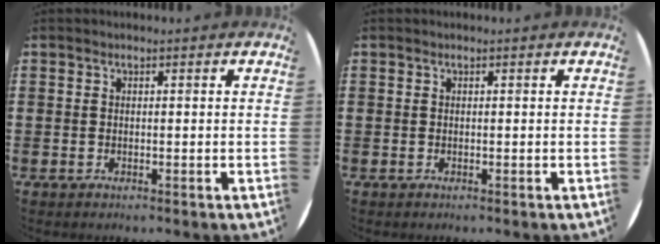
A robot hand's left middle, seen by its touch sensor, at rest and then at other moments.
{"total": 0.0}